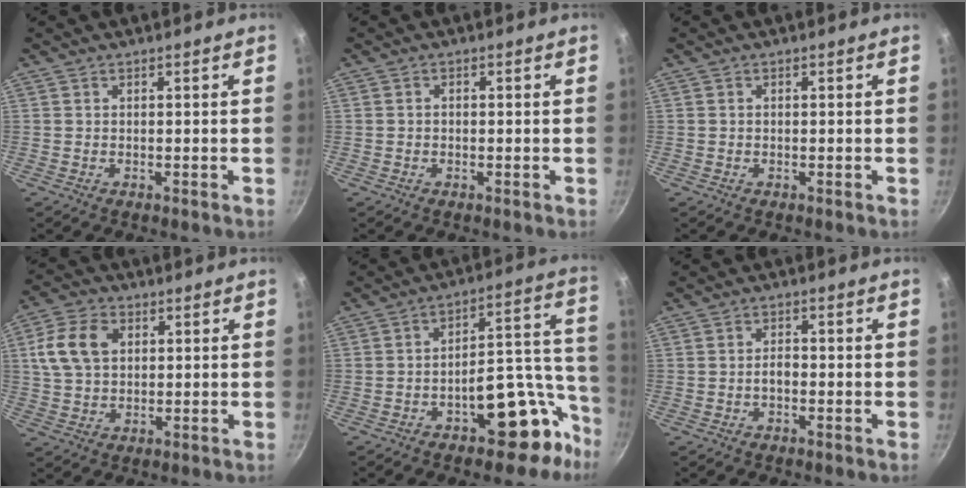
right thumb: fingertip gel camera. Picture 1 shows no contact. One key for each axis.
{"total": 0.8, "fx": -0.3, "fy": 0.6, "fz": 0.4, "tx": -0.008, "ty": 0.004, "tz": -0.003}
{"total": 0.0}
{"total": 10.1, "fx": 2.6, "fy": 7.1, "fz": 6.7, "tx": -0.117, "ty": 0.009, "tz": 0.043}
{"total": 15.4, "fx": -8.5, "fy": 8.2, "fz": 9.9, "tx": -0.051, "ty": 0.100, "tz": -0.111}
{"total": 2.0, "fx": -0.8, "fy": 1.1, "fz": 1.5, "tx": -0.017, "ty": 0.013, "tz": -0.013}